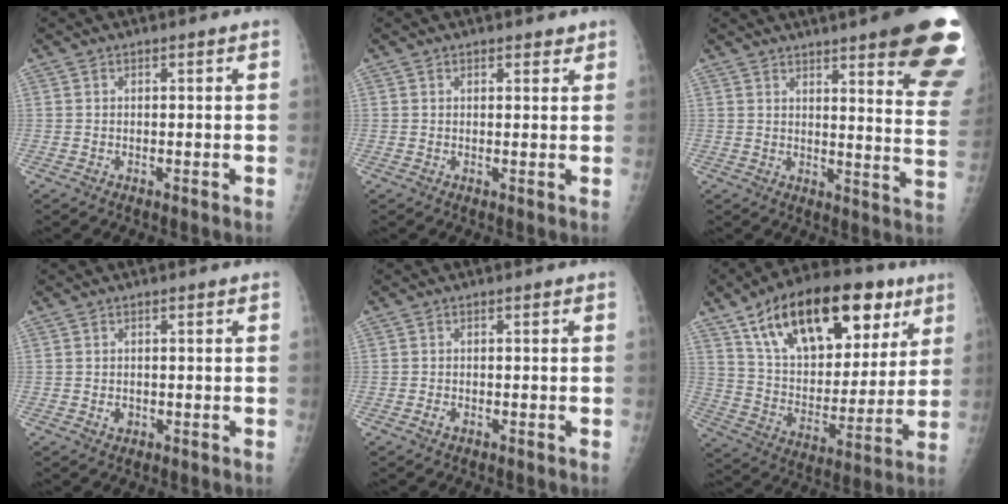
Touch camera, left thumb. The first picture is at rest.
{"total": 1.5, "force": [1.2, 0.7, 0.5], "torque": [0.004, -0.007, 0.013]}
{"total": 20.8, "force": [13.3, 3.2, 15.7], "torque": [-0.163, -0.064, 0.156]}
{"total": 1.4, "force": [-0.2, 1.2, 0.7], "torque": [-0.008, 0.001, 0.001]}
{"total": 1.1, "force": [-0.5, 0.7, 0.7], "torque": [-0.012, 0.000, -0.008]}
{"total": 27.3, "force": [14.3, 14.2, 18.4], "torque": [-0.254, -0.014, 0.237]}